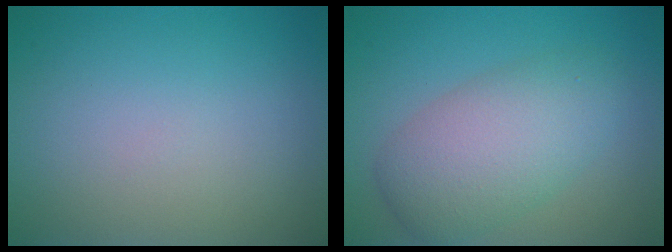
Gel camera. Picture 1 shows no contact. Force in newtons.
{"total": 5.9, "press": 5.9, "slide": 0.0}